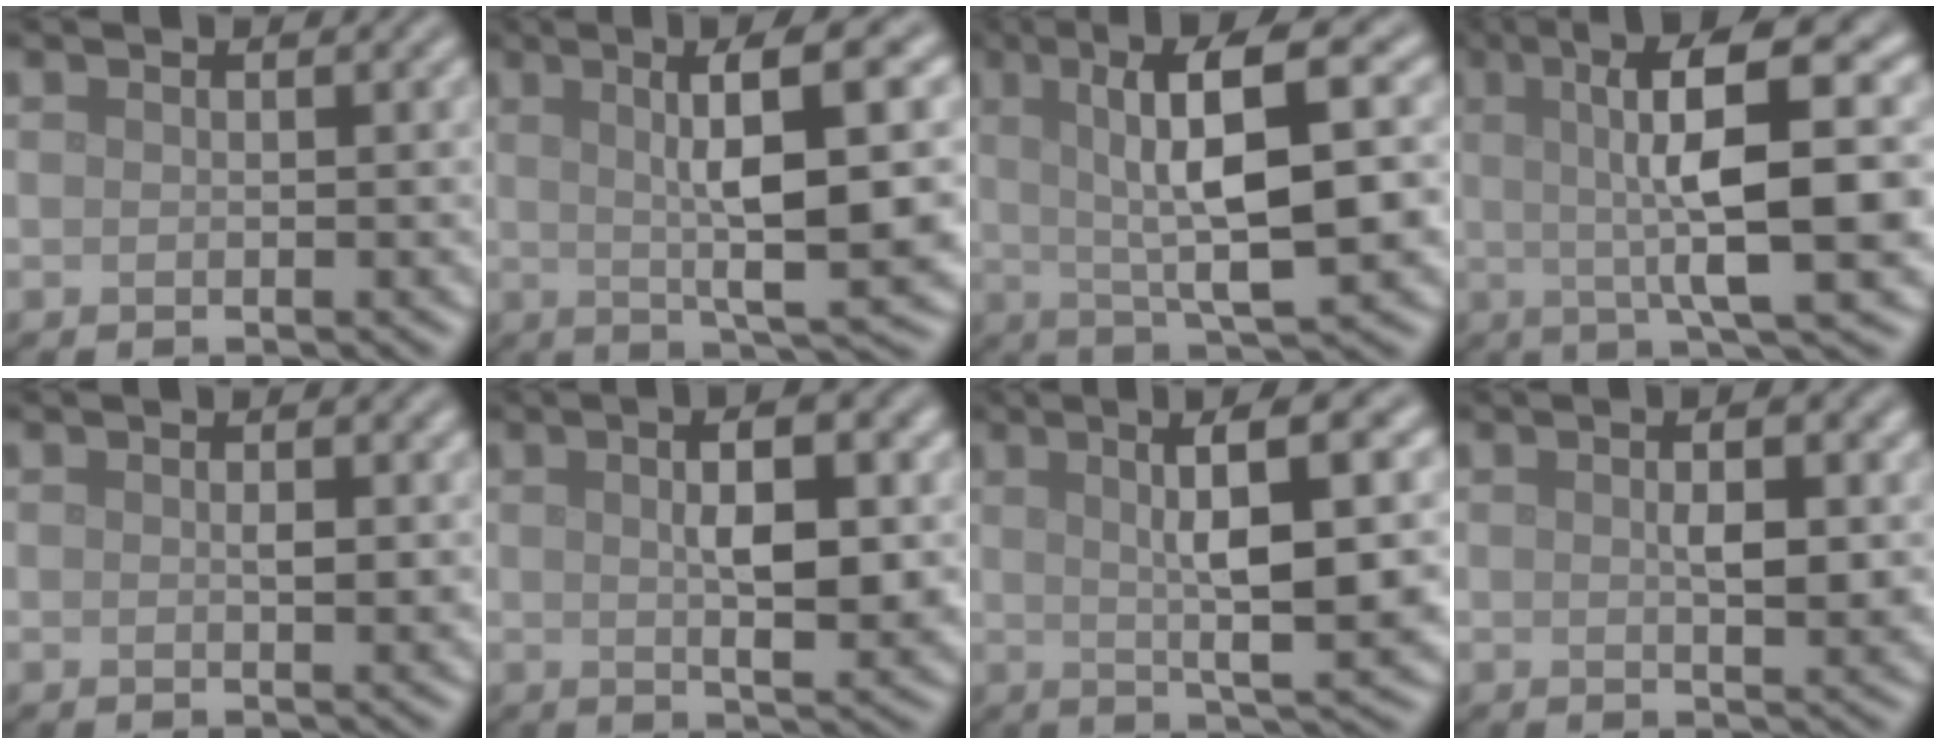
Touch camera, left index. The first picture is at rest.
{"total": 10.6, "force": [1.8, 2.2, 10.3], "torque": [-0.134, 0.015, 0.028]}
{"total": 10.7, "force": [1.9, 2.8, 10.1], "torque": [-0.146, 0.014, 0.032]}
{"total": 12.6, "force": [1.8, 3.2, 12.1], "torque": [-0.160, 0.019, 0.022]}
{"total": 1.2, "force": [0.2, 0.4, 1.2], "torque": [-0.019, -0.001, 0.003]}
{"total": 6.1, "force": [0.9, 1.7, 5.7], "torque": [-0.085, 0.004, 0.015]}
{"total": 9.7, "force": [1.8, 2.2, 9.3], "torque": [-0.122, 0.017, 0.027]}
{"total": 3.3, "force": [0.5, 0.9, 3.1], "torque": [-0.054, -0.001, 0.009]}